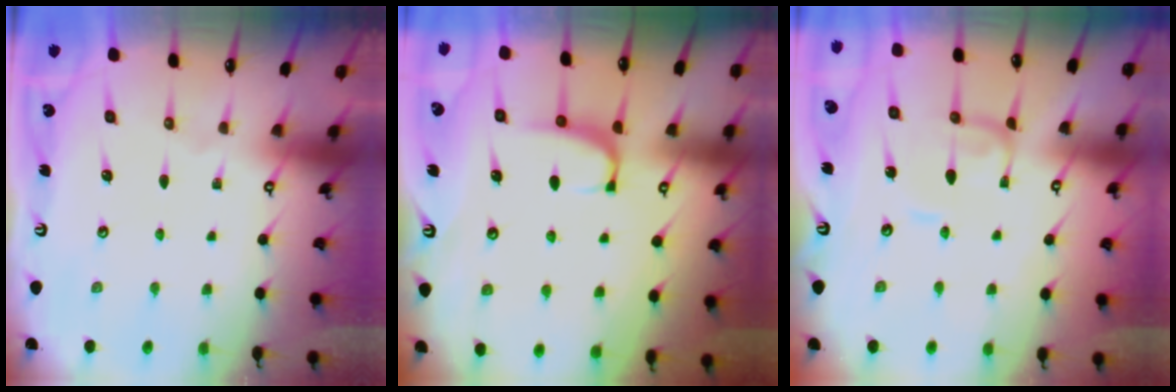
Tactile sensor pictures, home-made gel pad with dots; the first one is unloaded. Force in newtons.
{"total": 0.7, "press": 0.0, "slide": 0.7}
{"total": 2.1, "press": 2.1, "slide": 0.1}